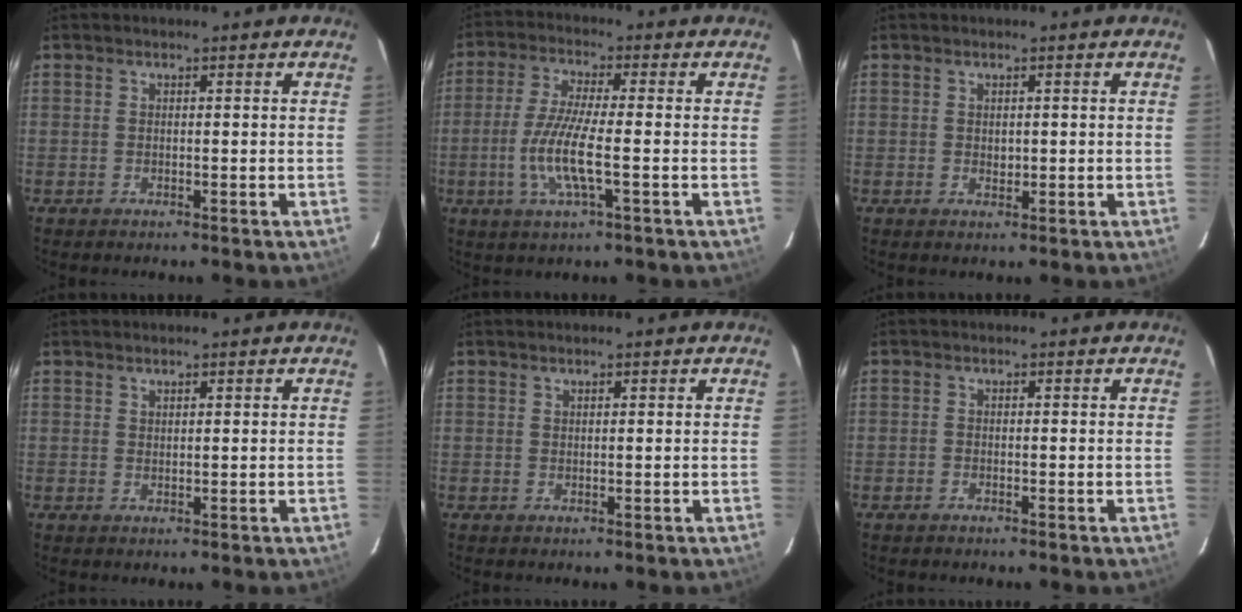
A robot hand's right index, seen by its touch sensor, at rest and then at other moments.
{"total": 9.2, "force": [-2.3, 1.1, 8.9], "torque": [-0.183, -0.007, -0.049]}
{"total": 1.1, "force": [0.2, 0.9, 0.6], "torque": [-0.008, 0.002, 0.004]}
{"total": 1.1, "force": [0.9, 0.4, 0.4], "torque": [-0.006, 0.001, 0.017]}
{"total": 0.7, "force": [0.6, 0.2, 0.3], "torque": [-0.005, 0.002, 0.011]}
{"total": 0.6, "force": [-0.5, 0.3, 0.1], "torque": [-0.003, 0.001, -0.011]}